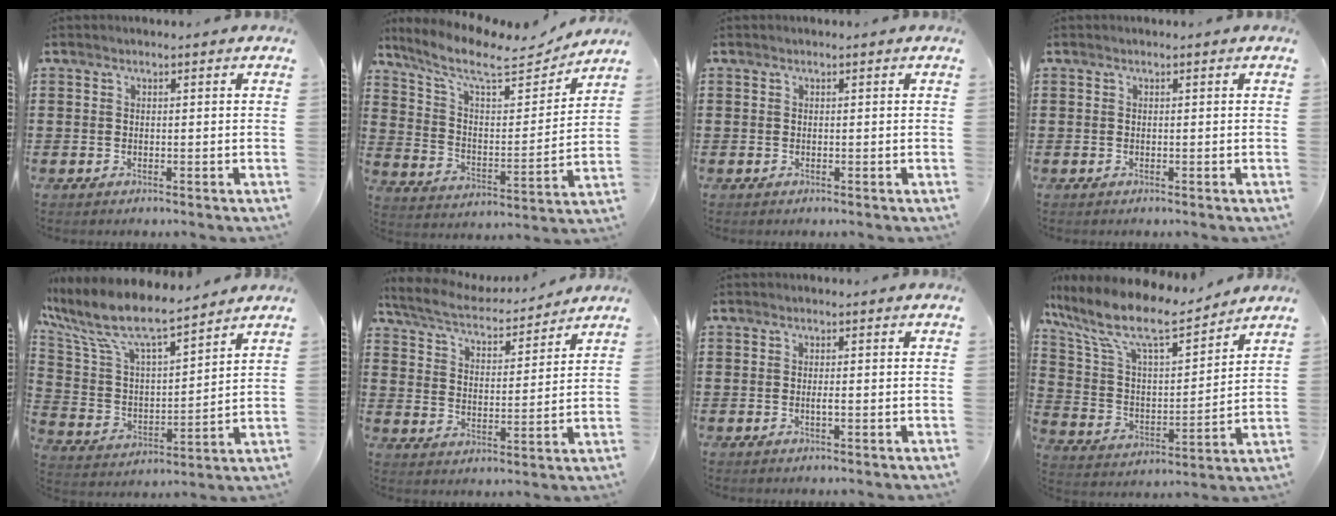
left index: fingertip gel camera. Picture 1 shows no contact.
{"total": 10.4, "force": [8.5, 2.1, 5.6], "torque": [-0.142, -0.045, 0.144]}
{"total": 0.0}
{"total": 0.0}
{"total": 9.7, "force": [8.1, 1.9, 5.1], "torque": [-0.133, -0.051, 0.137]}
{"total": 5.6, "force": [5.3, 0.6, 1.8], "torque": [-0.061, -0.032, 0.088]}
{"total": 1.0, "force": [-0.1, 0.1, 1.0], "torque": [-0.017, -0.004, -0.001]}
{"total": 11.2, "force": [8.9, 2.5, 6.3], "torque": [-0.157, -0.051, 0.151]}